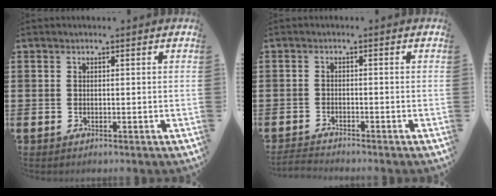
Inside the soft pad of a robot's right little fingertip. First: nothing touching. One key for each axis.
{"total": 1.5, "fx": -1.4, "fy": -0.1, "fz": 0.3, "tx": -0.006, "ty": 0.003, "tz": -0.029}